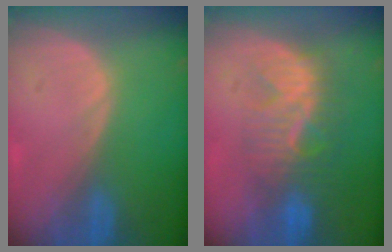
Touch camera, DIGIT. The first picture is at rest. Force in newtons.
{"total": 8.4, "press": 8.0, "slide": 2.4}